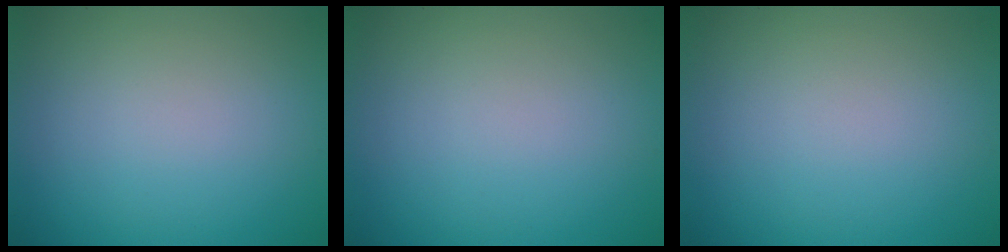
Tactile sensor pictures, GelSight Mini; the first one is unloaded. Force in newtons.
{"total": 0.0}
{"total": 0.0}